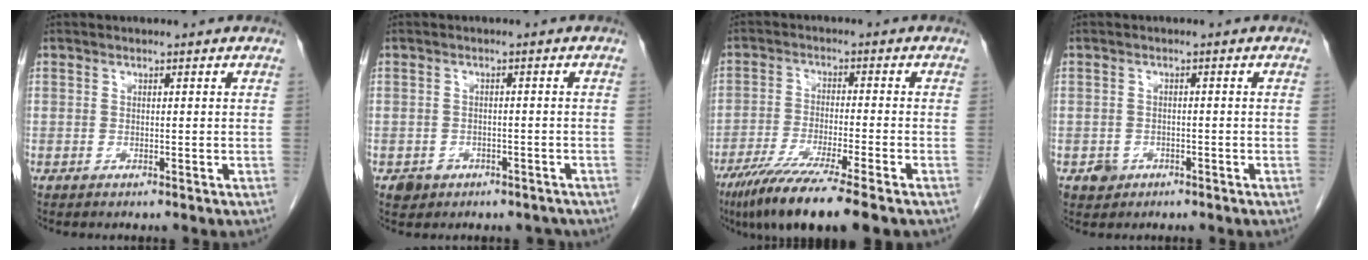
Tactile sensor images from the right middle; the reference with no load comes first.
{"total": 3.5, "force": [-2.2, 2.8, 0.4], "torque": [0.002, 0.010, -0.026]}
{"total": 11.9, "force": [-8.5, -0.2, 8.3], "torque": [-0.140, -0.034, -0.138]}
{"total": 2.2, "force": [-1.1, 1.8, 0.3], "torque": [-0.004, 0.007, -0.014]}